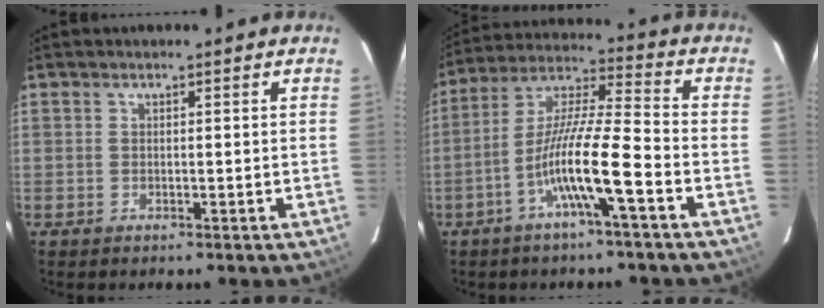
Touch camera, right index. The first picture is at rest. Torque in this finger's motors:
{"motor_torque": [1.35, -0.79, 0.94, 0.21]}